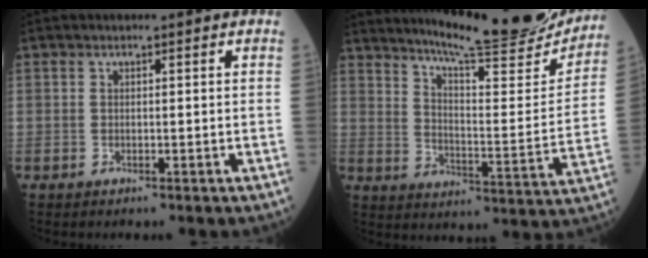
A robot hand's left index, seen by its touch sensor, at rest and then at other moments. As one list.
[{"total": 22.5, "force": [20.2, 1.5, 9.9], "torque": [-0.150, -0.059, 0.270]}]